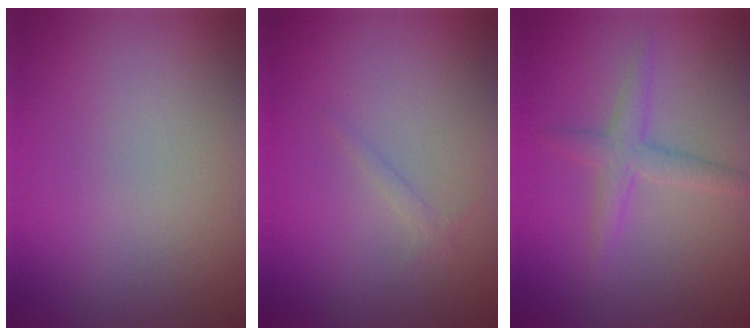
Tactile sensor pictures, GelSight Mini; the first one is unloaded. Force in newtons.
{"total": 0.6, "press": 0.6, "slide": 0.1}
{"total": 2.3, "press": 2.3, "slide": 0.0}